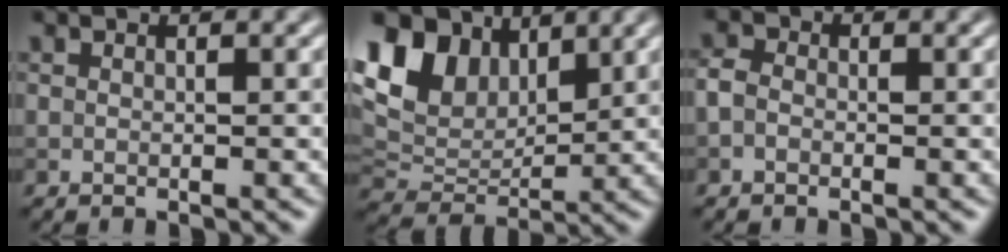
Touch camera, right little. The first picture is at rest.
{"total": 10.0, "force": [4.9, 6.3, 6.1], "torque": [-0.135, 0.012, 0.088]}
{"total": 1.5, "force": [-0.6, 1.1, 0.8], "torque": [-0.014, 0.004, -0.019]}